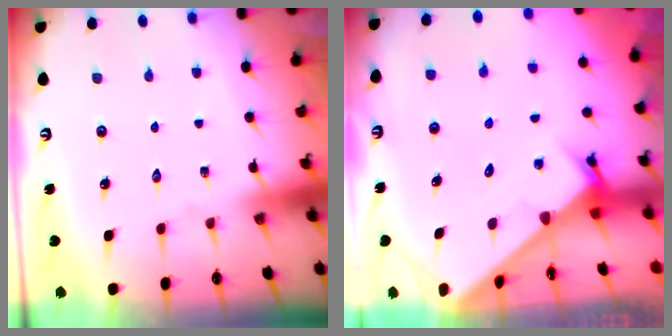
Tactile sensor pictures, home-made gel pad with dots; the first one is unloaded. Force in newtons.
{"total": 2.9, "press": 2.9, "slide": 0.1}